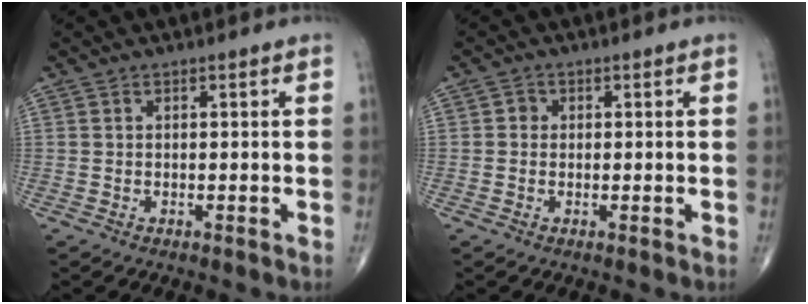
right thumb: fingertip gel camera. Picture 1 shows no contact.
{"total": 1.0, "force": [0.0, 0.9, 0.3], "torque": [0.001, 0.003, -0.003]}